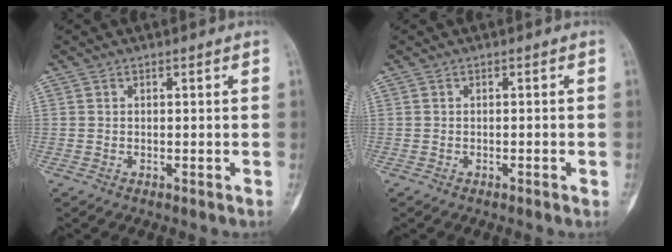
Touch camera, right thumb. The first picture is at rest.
{"total": 1.0, "force": [-0.4, 0.2, 0.9], "torque": [-0.020, 0.003, -0.003]}